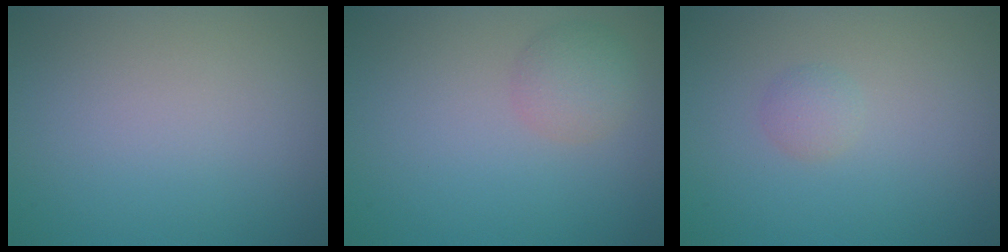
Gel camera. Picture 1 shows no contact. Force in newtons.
{"total": 2.4, "press": 2.4, "slide": 0.0}
{"total": 1.1, "press": 1.1, "slide": 0.0}